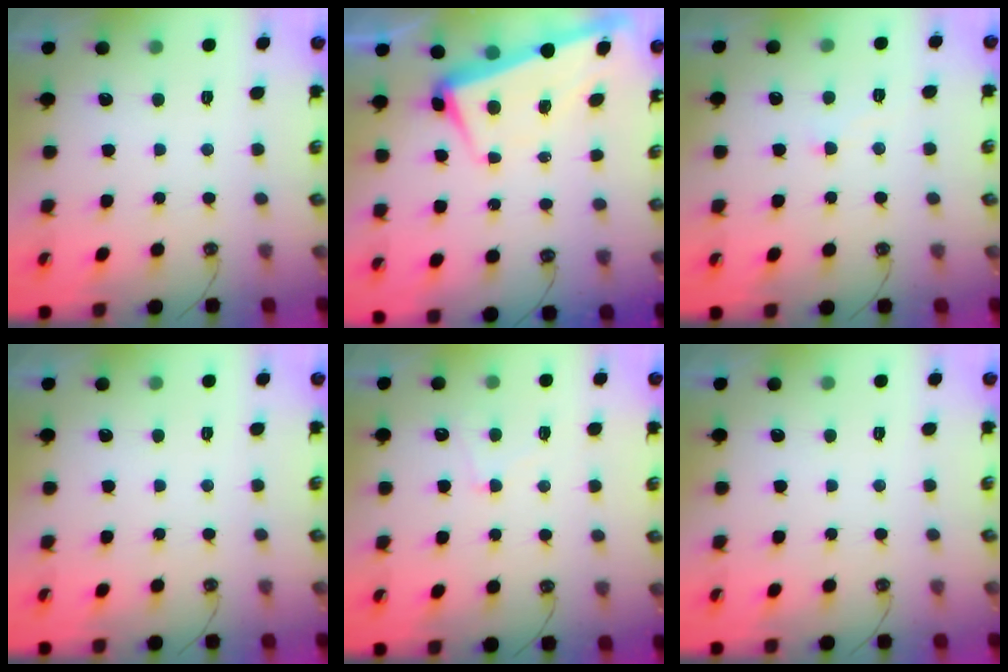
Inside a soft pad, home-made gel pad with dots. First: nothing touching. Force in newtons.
{"total": 1.3, "press": 0.4, "slide": 1.2}
{"total": 2.9, "press": 2.9, "slide": 0.3}
{"total": 0.0}
{"total": 1.0, "press": 0.9, "slide": 0.5}
{"total": 0.0}